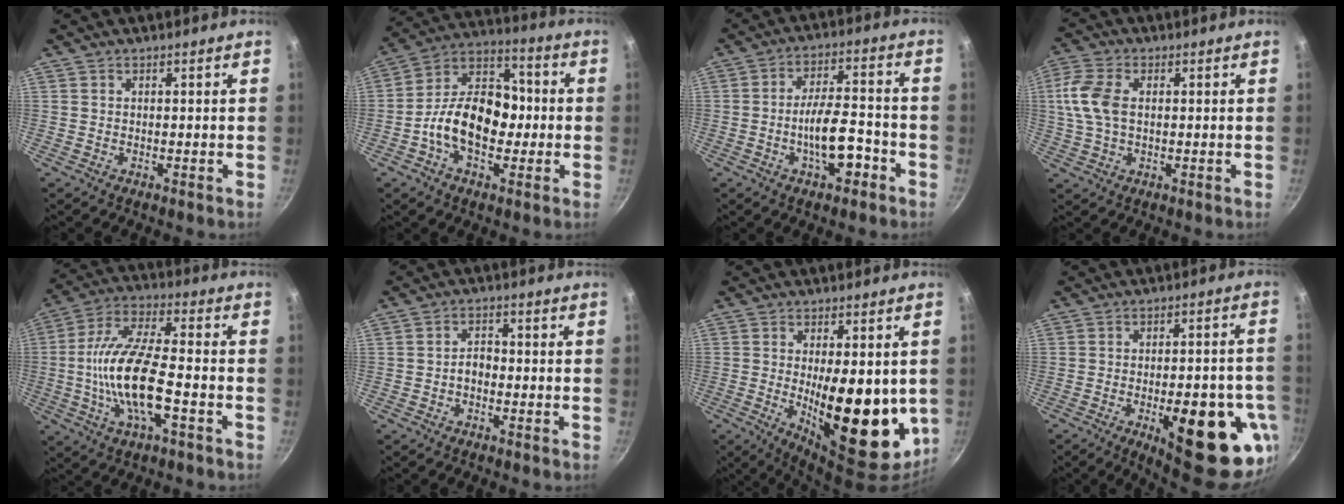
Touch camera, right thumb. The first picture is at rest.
{"total": 15.9, "force": [-2.5, 10.6, 11.6], "torque": [-0.149, 0.044, -0.061]}
{"total": 9.9, "force": [-4.0, 4.1, 8.1], "torque": [-0.114, 0.037, -0.064]}
{"total": 8.6, "force": [1.0, 5.2, 6.8], "torque": [-0.149, 0.013, 0.012]}
{"total": 15.8, "force": [-3.7, 5.6, 14.3], "torque": [-0.276, 0.030, -0.082]}
{"total": 3.0, "force": [-1.0, 2.0, 2.0], "torque": [-0.017, 0.019, -0.020]}
{"total": 18.4, "force": [-0.9, 7.6, 16.8], "torque": [-0.217, -0.028, -0.001]}
{"total": 21.4, "force": [-7.4, 8.2, 18.3], "torque": [-0.194, 0.014, -0.086]}